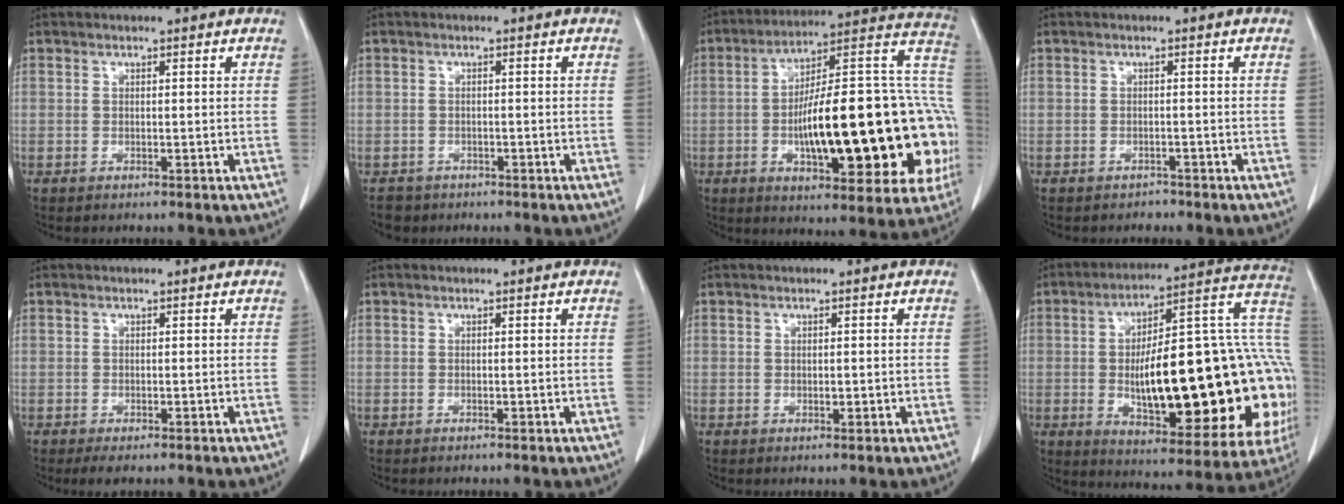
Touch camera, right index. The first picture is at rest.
{"total": 3.5, "force": [-2.5, 2.4, 0.0], "torque": [-0.007, 0.005, -0.039]}
{"total": 30.6, "force": [-4.4, 7.7, 29.3], "torque": [-0.338, 0.032, -0.059]}
{"total": 1.3, "force": [-1.1, 0.5, -0.2], "torque": [-0.003, -0.001, -0.015]}
{"total": 2.0, "force": [-1.4, 0.9, 1.1], "torque": [-0.019, -0.002, -0.016]}
{"total": 0.0}
{"total": 0.7, "force": [0.1, 0.5, 0.5], "torque": [-0.005, 0.002, 0.003]}
{"total": 34.2, "force": [-2.8, 8.9, 32.9], "torque": [-0.386, 0.033, -0.029]}